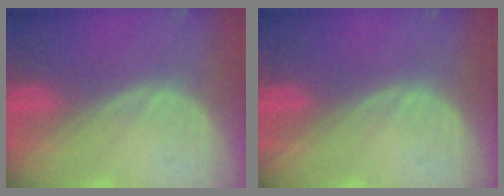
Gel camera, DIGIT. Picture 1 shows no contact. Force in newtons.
{"total": 0.0}